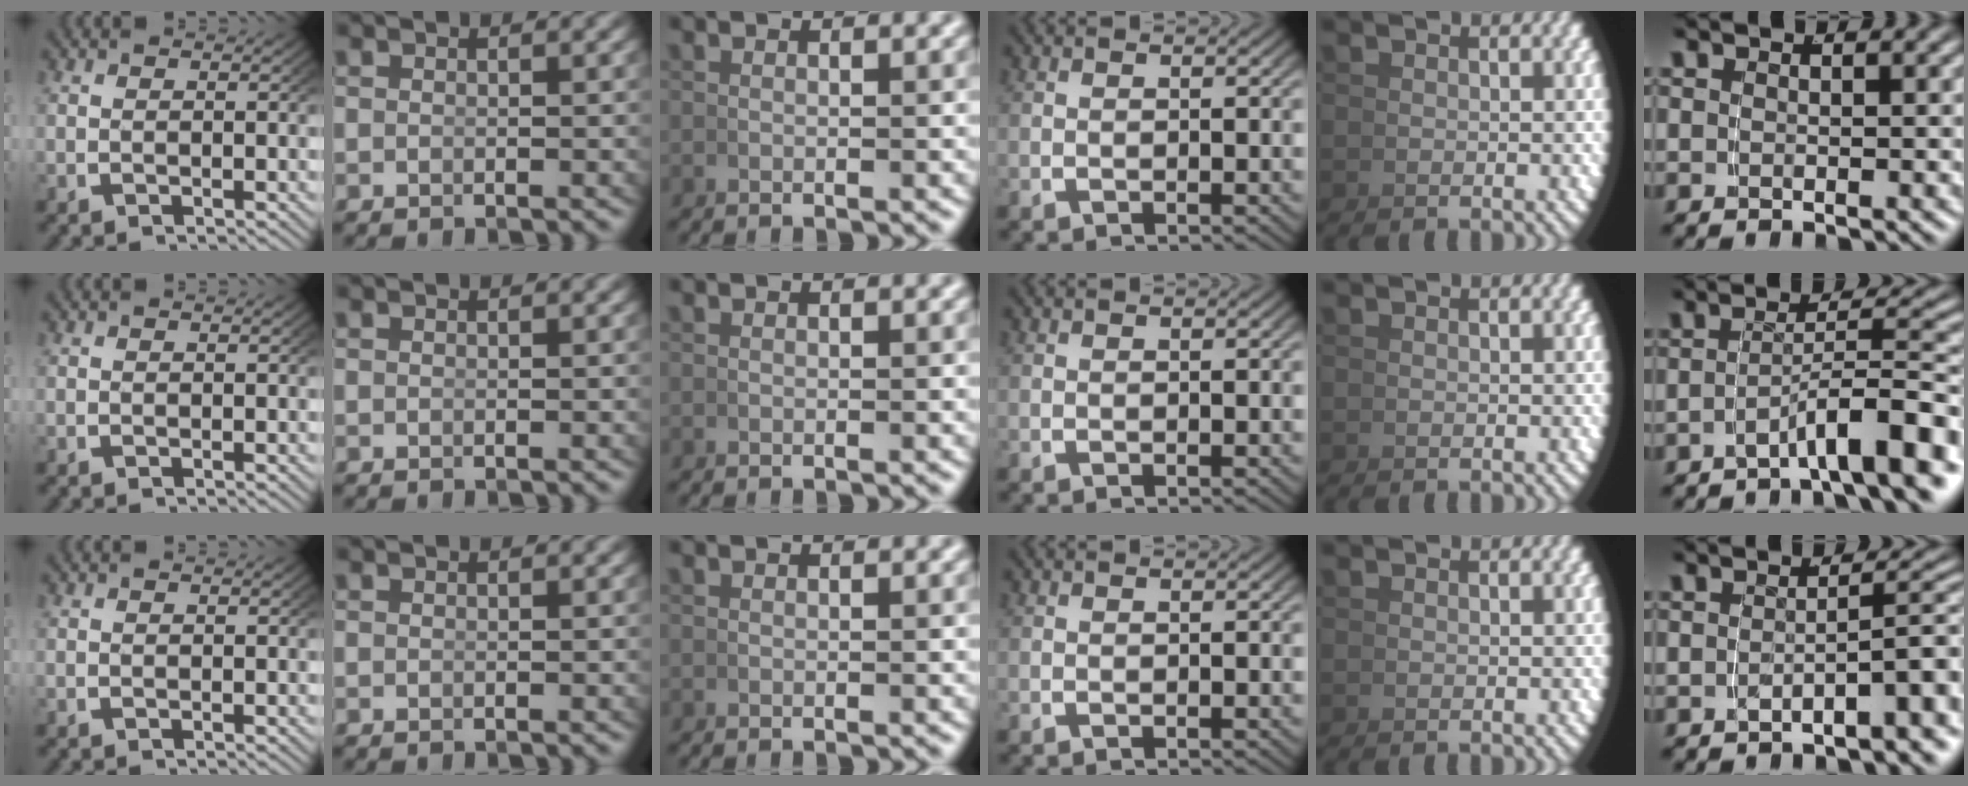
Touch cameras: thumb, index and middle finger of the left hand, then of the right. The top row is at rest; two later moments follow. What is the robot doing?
{"motion": "lift_and_place", "object": "dispenser bottle"}